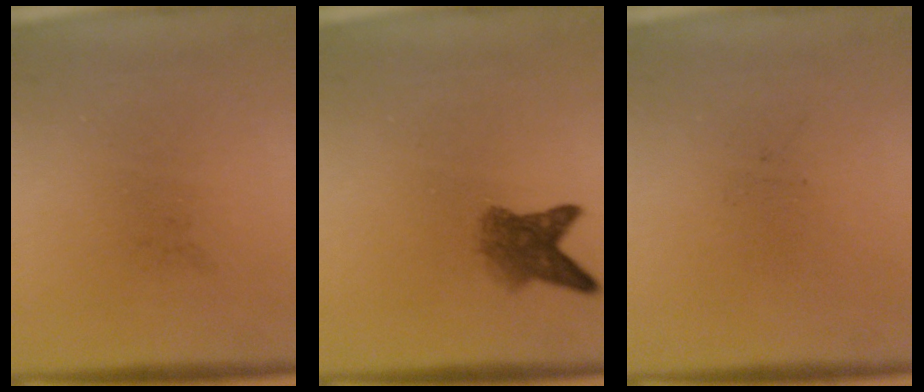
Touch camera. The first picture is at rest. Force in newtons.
{"total": 4.2}
{"total": 0.0}